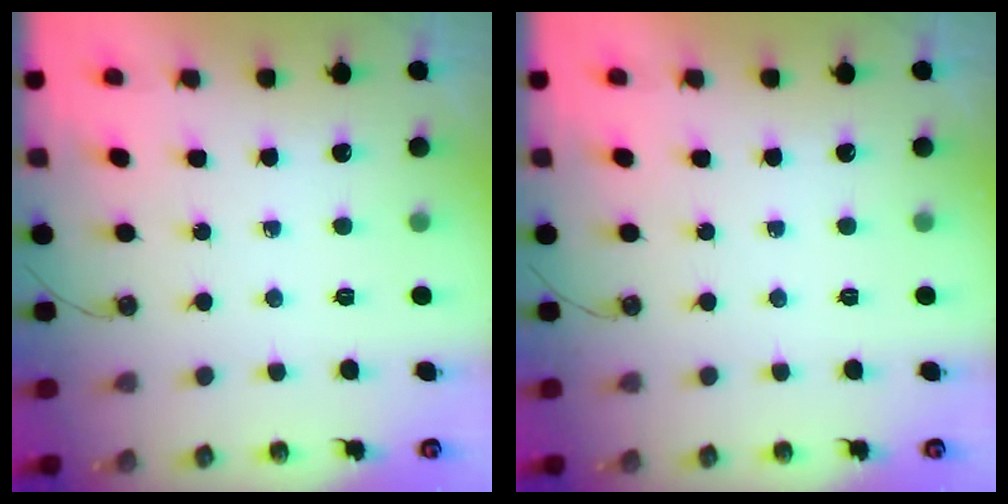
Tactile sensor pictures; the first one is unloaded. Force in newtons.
{"total": 0.0}